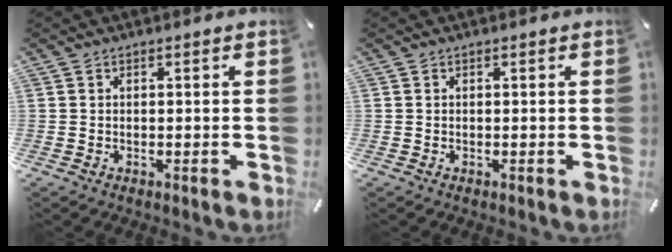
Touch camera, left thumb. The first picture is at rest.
{"total": 0.0}